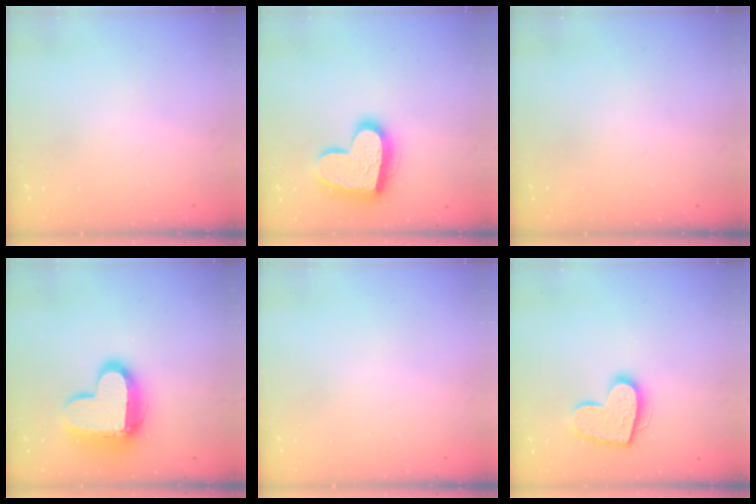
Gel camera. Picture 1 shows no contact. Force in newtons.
{"total": 16.6, "press": 16.5, "slide": 1.4}
{"total": 0.0}
{"total": 14.8, "press": 14.7, "slide": 1.2}
{"total": 0.0}
{"total": 14.6, "press": 14.6, "slide": 1.1}